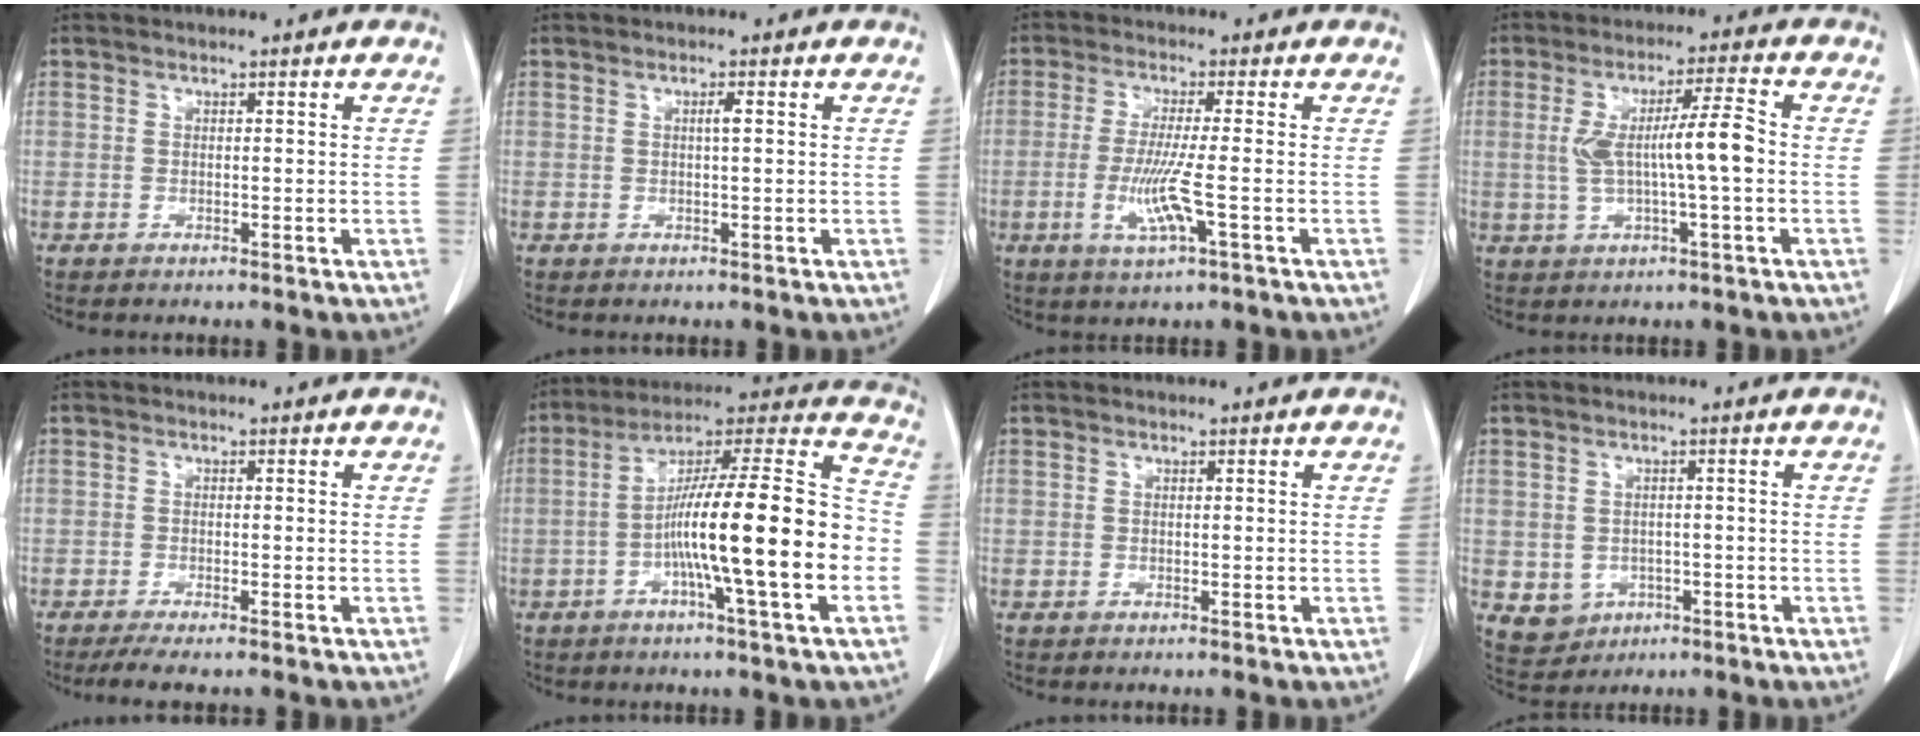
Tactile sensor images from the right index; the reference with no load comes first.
{"total": 1.1, "force": [0.2, 0.0, 1.1], "torque": [-0.021, 0.002, 0.003]}
{"total": 6.8, "force": [-1.7, -0.2, 6.5], "torque": [-0.134, -0.017, -0.034]}
{"total": 8.5, "force": [-0.2, 0.5, 8.5], "torque": [-0.157, 0.012, -0.005]}
{"total": 3.6, "force": [-2.8, 0.0, 2.2], "torque": [-0.034, -0.008, -0.047]}
{"total": 20.8, "force": [-4.5, 0.9, 20.3], "torque": [-0.300, 0.018, -0.076]}
{"total": 0.0}
{"total": 4.9, "force": [-1.4, 4.5, 1.3], "torque": [-0.018, 0.003, -0.008]}